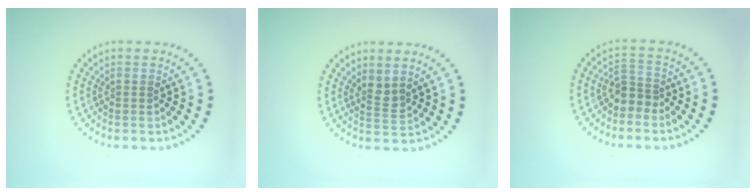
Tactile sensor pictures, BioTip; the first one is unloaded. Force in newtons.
{"total": 1.7, "press": 1.3, "slide": 1.1}
{"total": 2.2, "press": 1.7, "slide": 1.4}